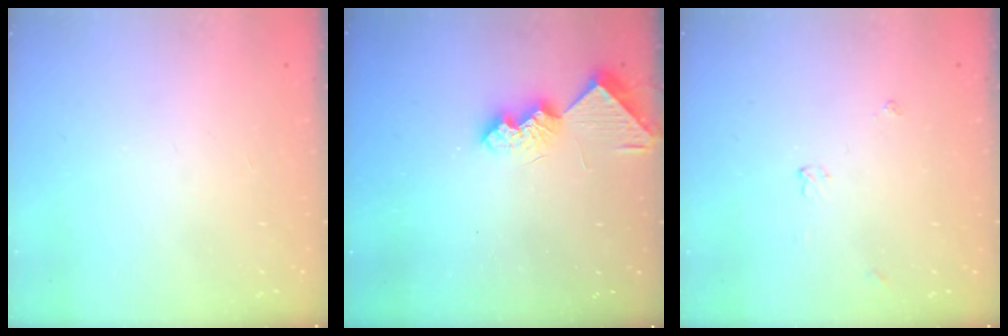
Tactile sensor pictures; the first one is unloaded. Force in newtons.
{"total": 8.9, "press": 8.9, "slide": 0.4}
{"total": 3.6, "press": 3.5, "slide": 0.5}